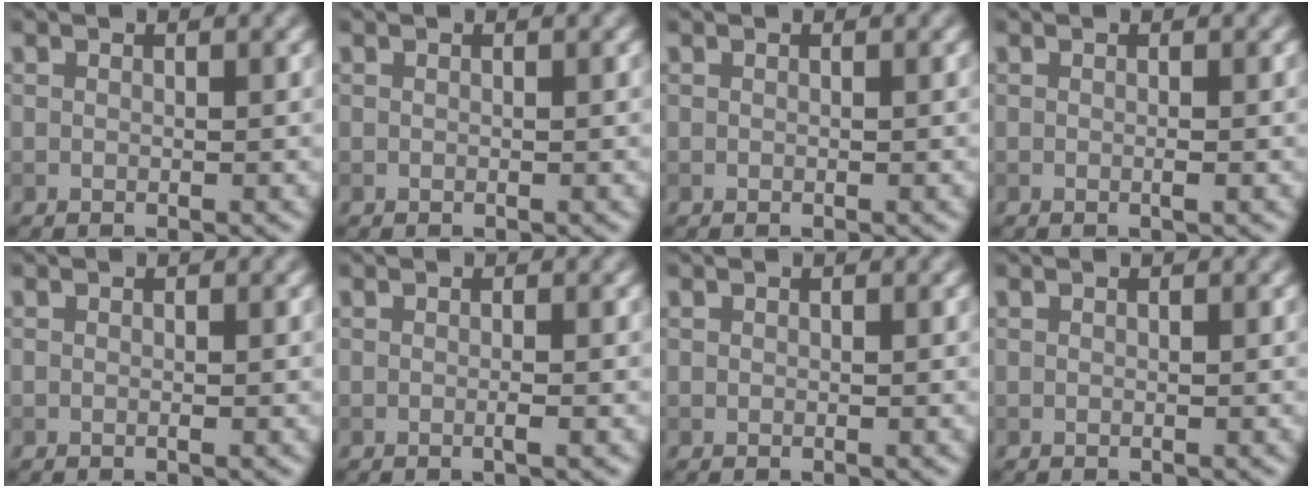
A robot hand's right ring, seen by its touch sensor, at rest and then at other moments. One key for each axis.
{"total": 0.0}
{"total": 0.0}
{"total": 0.5, "fx": -0.1, "fy": 0.0, "fz": 0.5, "tx": -0.010, "ty": -0.001, "tz": -0.002}
{"total": 0.0}
{"total": 0.9, "fx": -0.2, "fy": 0.1, "fz": 0.8, "tx": -0.012, "ty": -0.003, "tz": -0.006}
{"total": 0.0}
{"total": 0.0}